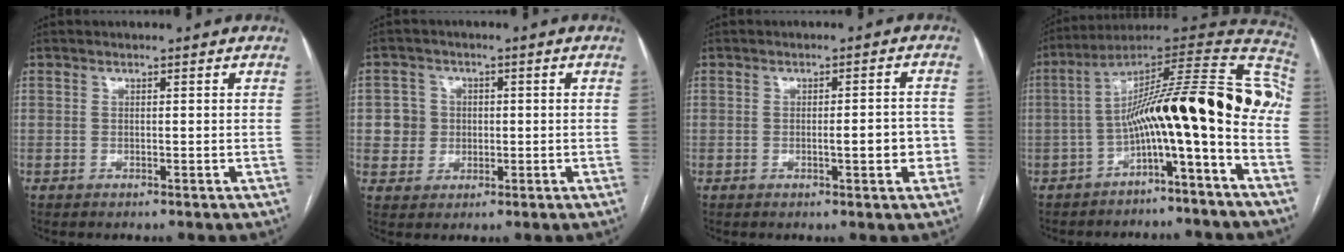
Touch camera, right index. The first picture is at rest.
{"total": 4.5, "force": [0.1, 4.5, 0.6], "torque": [-0.003, 0.018, 0.006]}
{"total": 4.5, "force": [-1.1, 1.0, 4.2], "torque": [-0.059, 0.008, -0.011]}
{"total": 19.2, "force": [-4.0, 1.7, 18.7], "torque": [-0.273, 0.058, -0.065]}